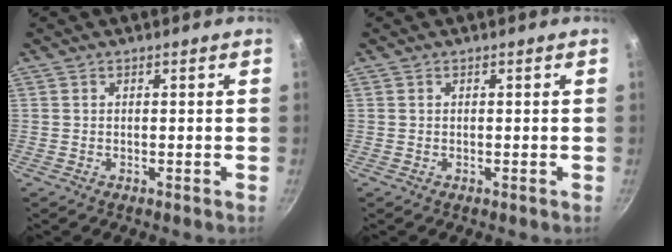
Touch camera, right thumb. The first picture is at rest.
{"total": 0.0}